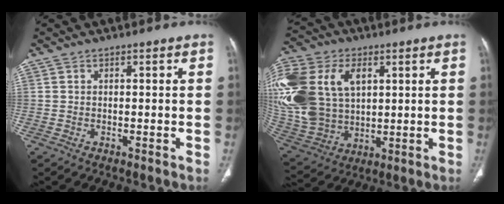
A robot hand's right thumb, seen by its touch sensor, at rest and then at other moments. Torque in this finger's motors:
{"motor_torque": [1.41, 1.58, 1.79, 0.98, 0.26]}